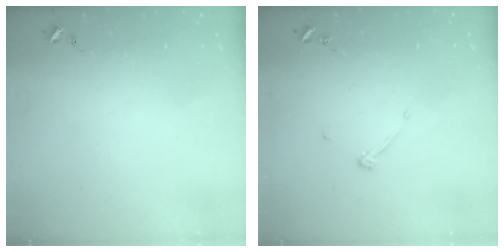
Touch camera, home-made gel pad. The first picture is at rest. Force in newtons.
{"total": 3.6, "press": 3.6, "slide": 0.4}